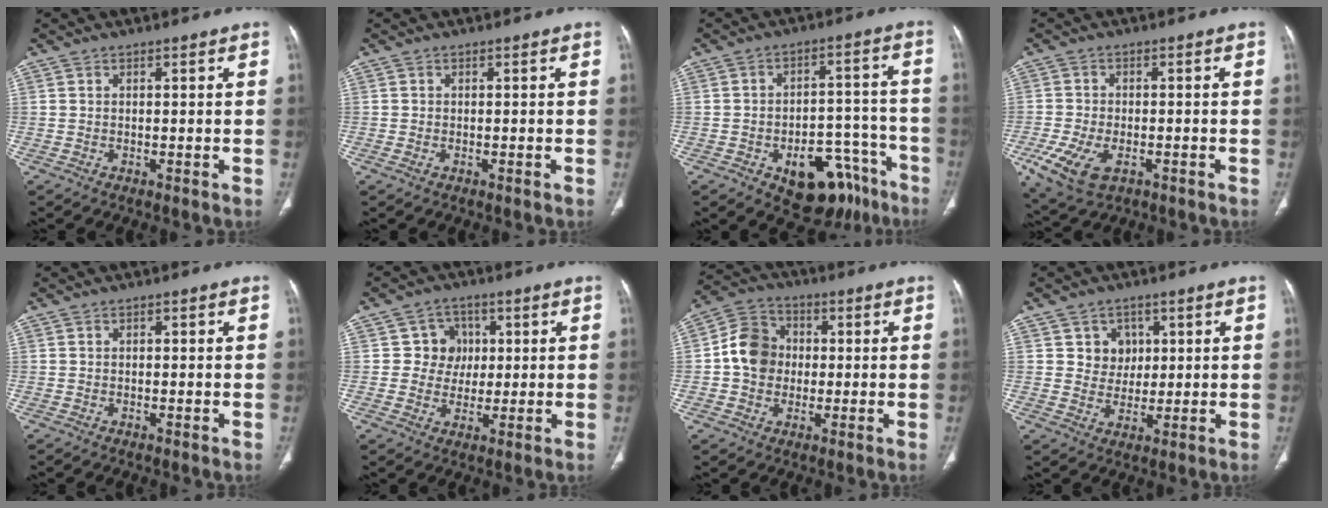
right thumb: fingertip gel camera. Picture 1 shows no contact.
{"total": 0.9, "force": [-0.4, 0.4, 0.8], "torque": [-0.017, 0.005, -0.003]}
{"total": 15.8, "force": [-9.0, 9.1, 9.4], "torque": [-0.077, 0.073, -0.118]}
{"total": 9.8, "force": [-4.2, 5.4, 7.0], "torque": [-0.149, 0.000, -0.069]}
{"total": 0.6, "force": [0.1, 0.3, 0.5], "torque": [-0.009, 0.003, 0.002]}
{"total": 6.3, "force": [1.1, 6.1, 1.3], "torque": [0.023, 0.009, 0.011]}
{"total": 9.7, "force": [0.0, 8.4, 4.8], "torque": [-0.066, 0.023, -0.011]}
{"total": 5.4, "force": [1.8, 4.9, 1.4], "torque": [0.011, -0.003, 0.028]}